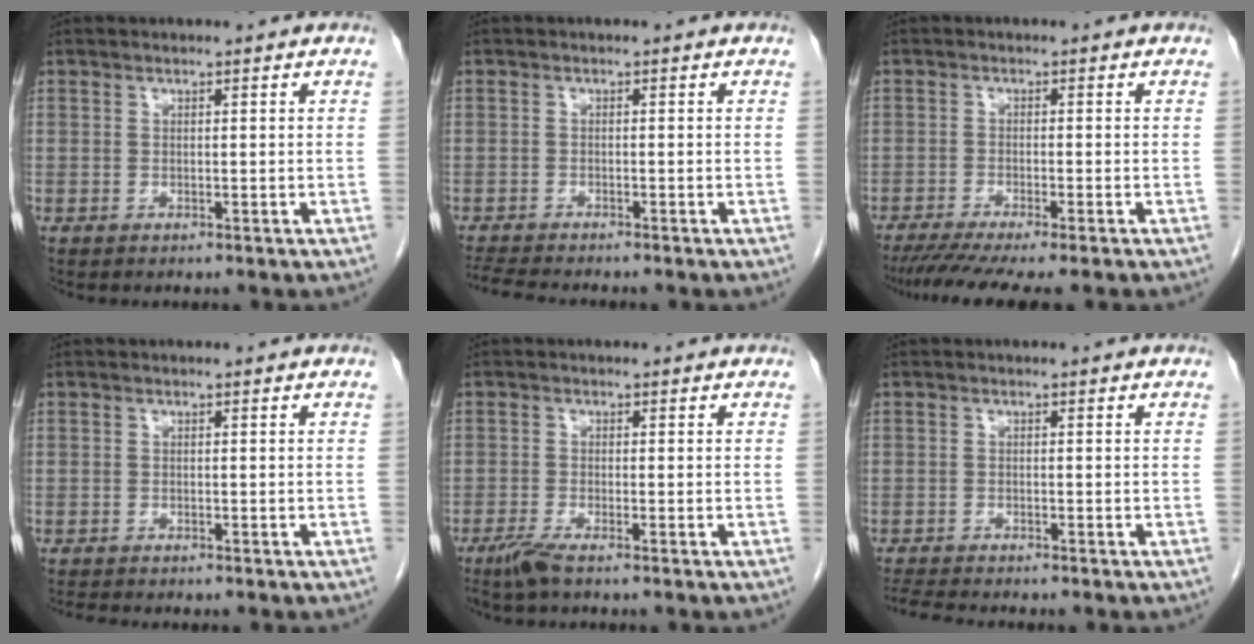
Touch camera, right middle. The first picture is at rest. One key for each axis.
{"total": 4.9, "fx": -4.6, "fy": 0.0, "fz": 1.8, "tx": -0.035, "ty": -0.017, "tz": -0.077}
{"total": 8.5, "fx": -7.0, "fy": -0.1, "fz": 4.8, "tx": -0.066, "ty": -0.021, "tz": -0.110}
{"total": 1.5, "fx": -1.5, "fy": 0.0, "fz": 0.4, "tx": -0.013, "ty": -0.006, "tz": -0.022}
{"total": 2.6, "fx": -2.0, "fy": 0.0, "fz": 1.7, "tx": -0.042, "ty": -0.007, "tz": -0.045}
{"total": 4.2, "fx": -3.9, "fy": -0.2, "fz": 1.4, "tx": -0.029, "ty": -0.017, "tz": -0.068}